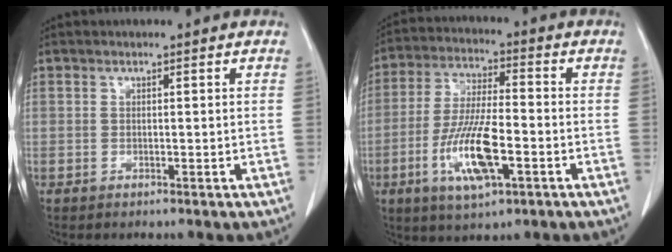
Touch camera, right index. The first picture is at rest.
{"total": 12.1, "force": [-4.2, 2.8, 11.0], "torque": [-0.222, -0.010, -0.074]}